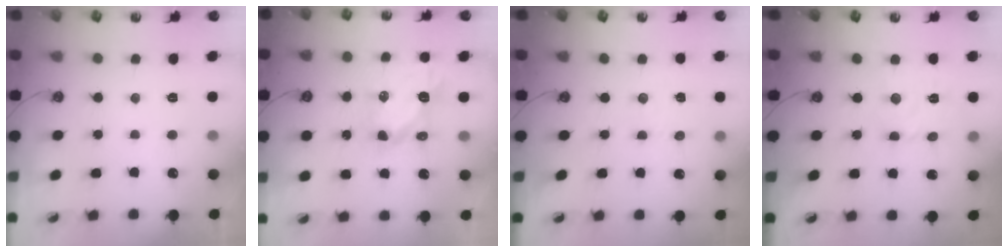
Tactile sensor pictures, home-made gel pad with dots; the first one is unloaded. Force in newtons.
{"total": 6.6, "press": 6.6, "slide": 0.1}
{"total": 2.9, "press": 2.9, "slide": 0.5}
{"total": 4.2, "press": 4.1, "slide": 0.6}